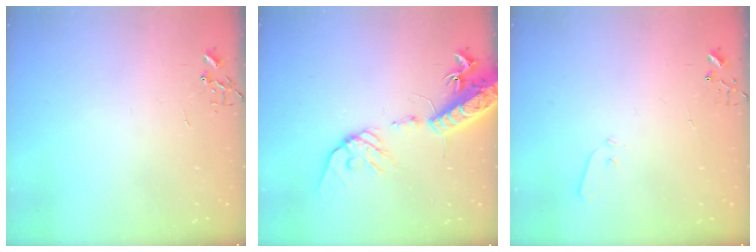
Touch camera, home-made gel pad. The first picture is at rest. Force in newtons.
{"total": 18.0, "press": 17.6, "slide": 3.8}
{"total": 3.7, "press": 3.6, "slide": 0.7}